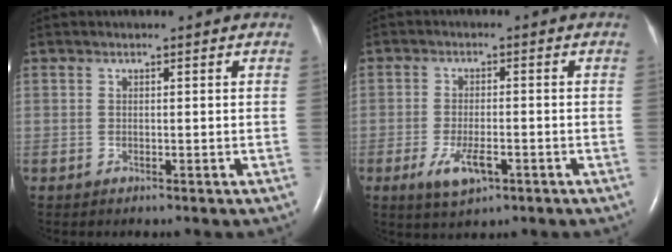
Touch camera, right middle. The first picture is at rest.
{"total": 5.2, "force": [-2.4, 1.8, 4.2], "torque": [-0.086, -0.006, -0.036]}